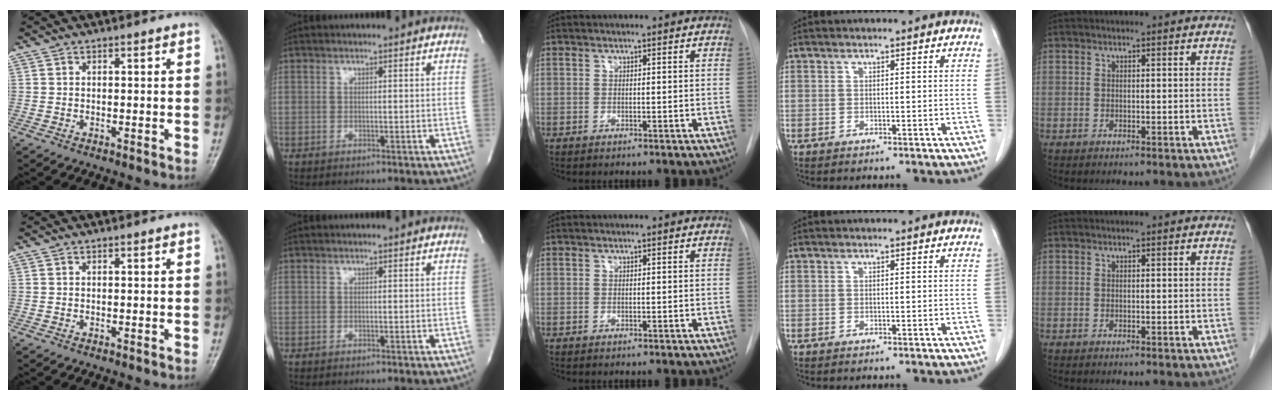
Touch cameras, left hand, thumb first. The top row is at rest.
{}